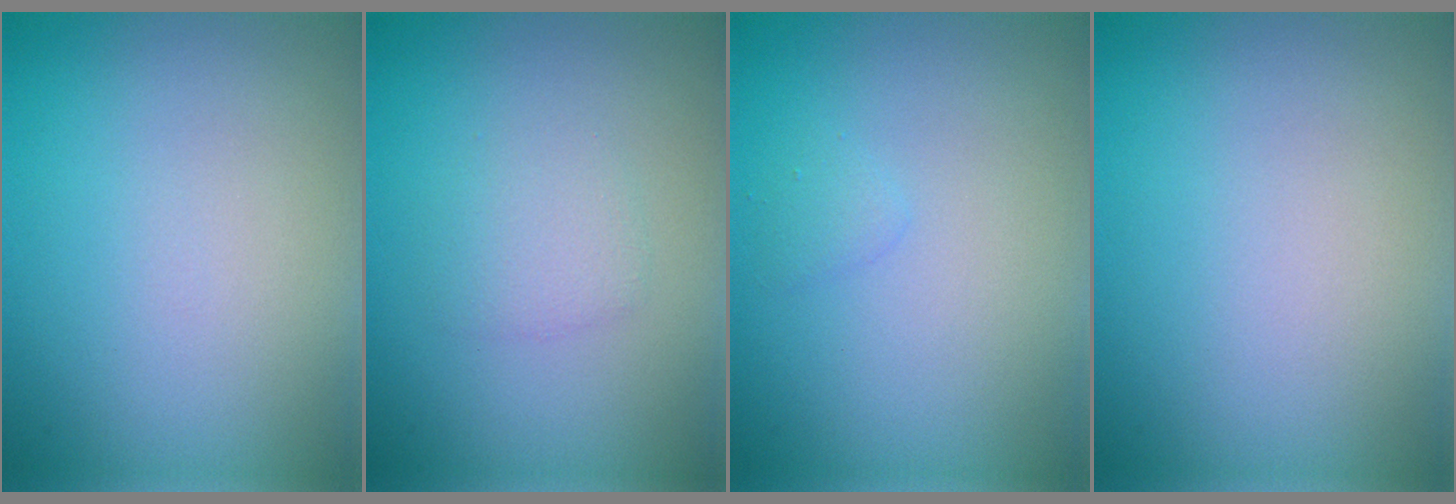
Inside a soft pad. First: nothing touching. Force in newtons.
{"total": 1.7, "press": 1.7, "slide": 0.0}
{"total": 0.7, "press": 0.7, "slide": 0.1}
{"total": 0.0}